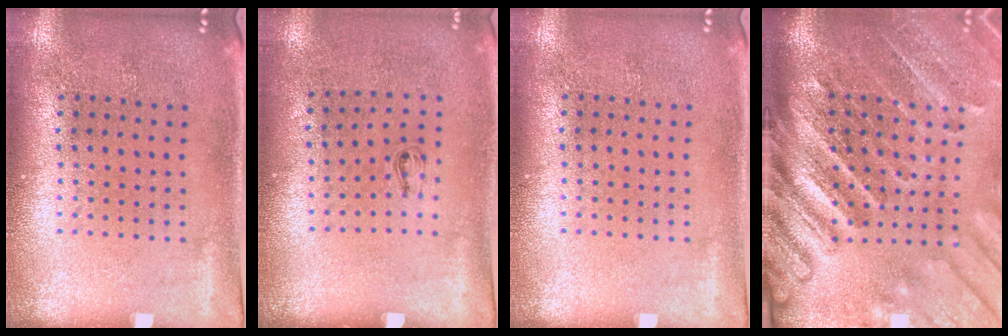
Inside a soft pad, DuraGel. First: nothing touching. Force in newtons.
{"total": 0.5, "press": 0.3, "slide": 0.5}
{"total": 0.0}
{"total": 4.3, "press": 3.3, "slide": 2.8}